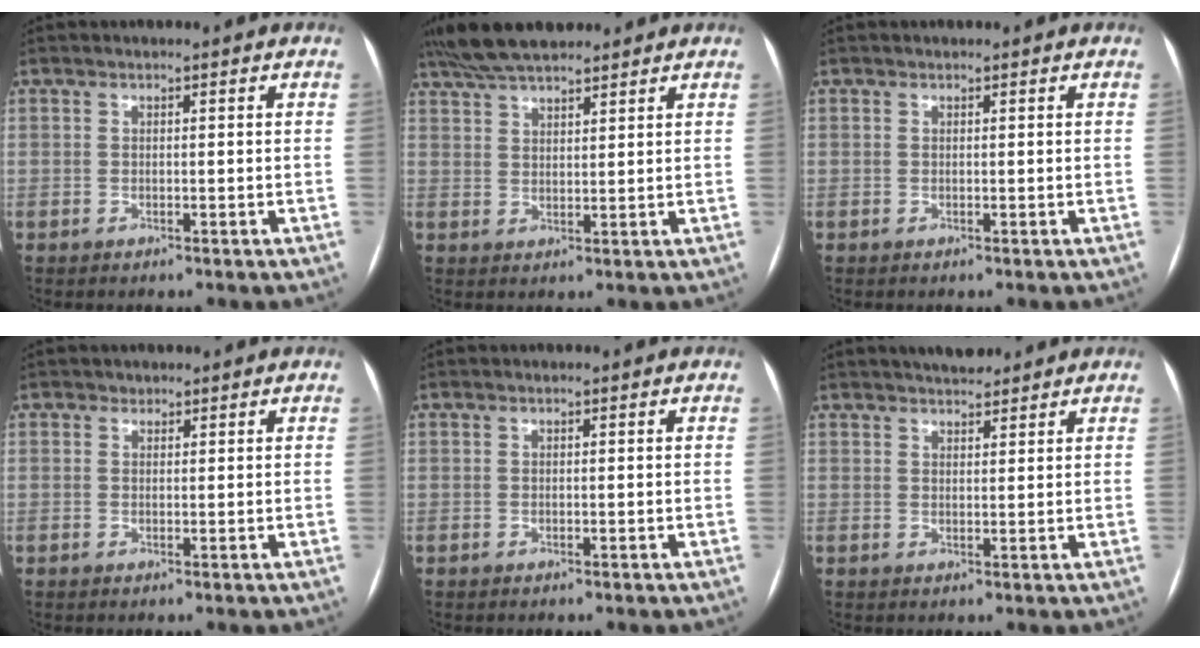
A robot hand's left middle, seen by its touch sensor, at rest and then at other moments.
{"total": 9.8, "force": [8.5, 2.2, 4.3], "torque": [-0.079, 0.033, 0.149]}
{"total": 0.0}
{"total": 0.8, "force": [0.6, 0.4, -0.1], "torque": [0.000, -0.006, 0.008]}
{"total": 0.0}
{"total": 4.6, "force": [4.2, 1.1, 1.6], "torque": [-0.026, 0.015, 0.065]}